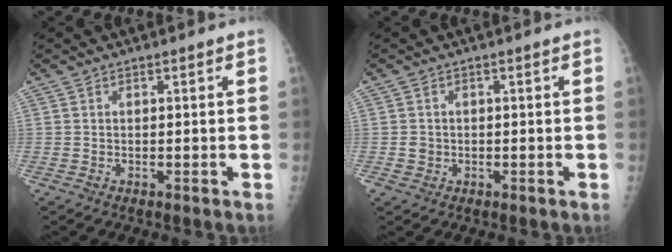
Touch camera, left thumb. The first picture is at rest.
{"total": 1.6, "force": [-0.3, 1.5, 0.4], "torque": [-0.002, 0.004, -0.002]}